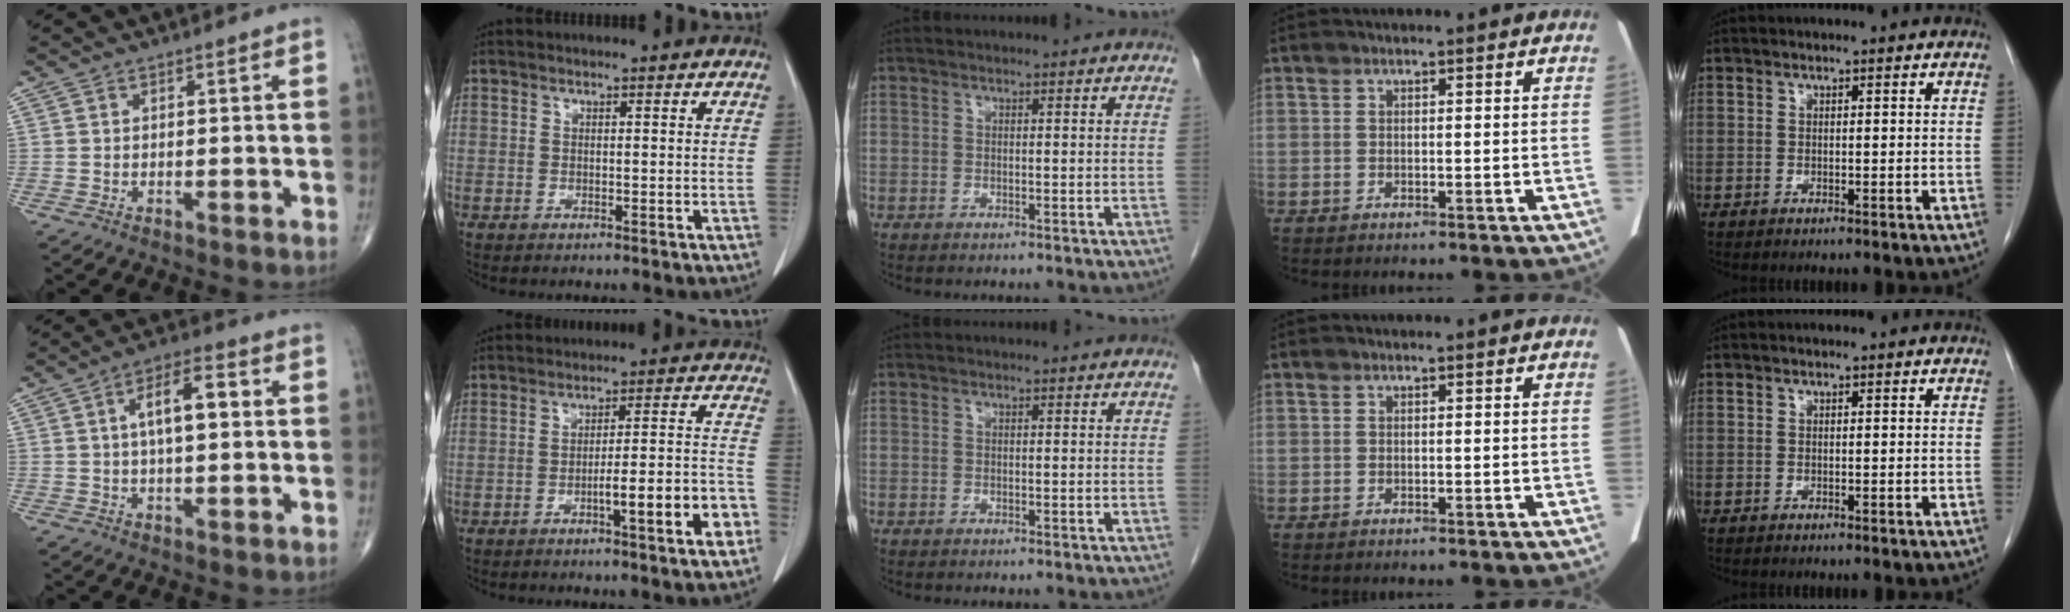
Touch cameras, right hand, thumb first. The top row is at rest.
{"thumb": {"total": 9.9, "force": [1.4, 4.0, 8.9], "torque": [-0.139, 0.020, 0.017]}, "index": {"total": 9.7, "force": [-4.3, 0.8, 8.7], "torque": [-0.116, 0.022, -0.055]}}